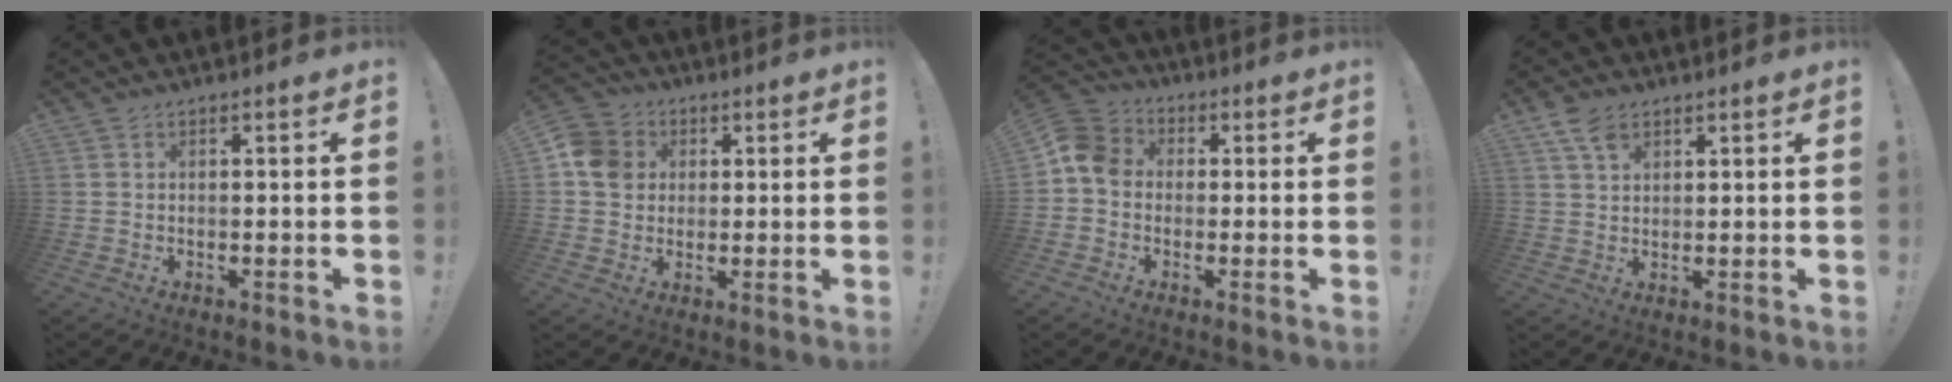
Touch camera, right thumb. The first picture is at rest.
{"total": 8.8, "force": [1.5, 7.9, 3.4], "torque": [-0.046, 0.007, 0.033]}
{"total": 7.9, "force": [-0.5, 6.5, 4.5], "torque": [-0.084, 0.023, -0.003]}
{"total": 5.5, "force": [3.4, 3.3, 2.9], "torque": [-0.055, -0.010, 0.066]}